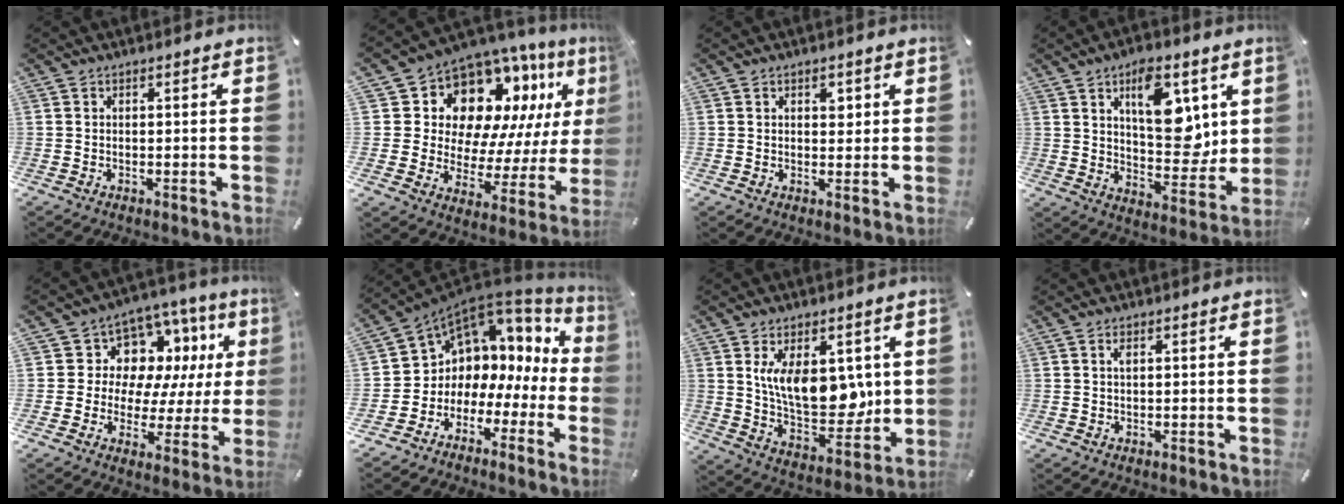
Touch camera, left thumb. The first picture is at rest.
{"total": 13.8, "force": [8.2, 9.6, 5.6], "torque": [-0.088, -0.083, 0.145]}
{"total": 2.4, "force": [0.9, 1.7, 1.4], "torque": [0.003, -0.007, 0.008]}
{"total": 15.5, "force": [6.1, 8.5, 11.4], "torque": [-0.145, -0.025, 0.105]}
{"total": 9.8, "force": [4.3, 8.4, 3.0], "torque": [-0.051, -0.052, 0.083]}
{"total": 5.5, "force": [1.4, 5.3, -0.6], "torque": [-0.019, -0.046, 0.030]}
{"total": 14.1, "force": [4.2, 8.5, 10.5], "torque": [-0.166, -0.028, 0.079]}
{"total": 1.2, "force": [0.4, 0.4, 1.0], "torque": [-0.021, 0.002, 0.006]}